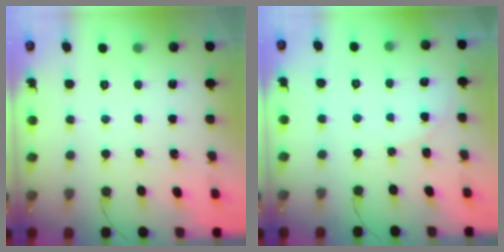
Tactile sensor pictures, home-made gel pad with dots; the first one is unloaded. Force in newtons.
{"total": 4.4, "press": 4.4, "slide": 0.3}